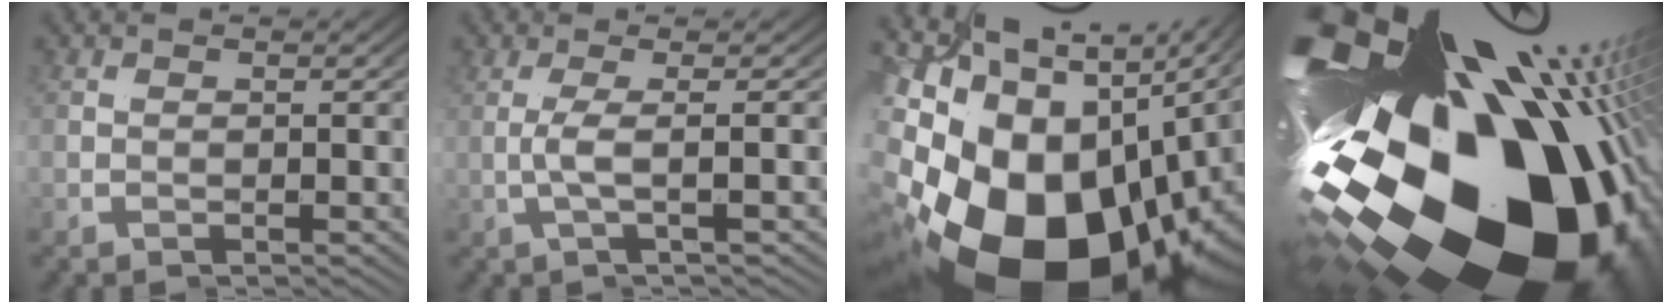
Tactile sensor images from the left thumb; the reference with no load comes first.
{"total": 2.6, "force": [0.0, -2.4, 1.0], "torque": [-0.016, 0.021, -0.014]}
{"total": 15.2, "force": [-4.5, 8.0, 12.1], "torque": [-0.217, -0.021, -0.063]}
{"total": 33.8, "force": [-3.6, 19.5, 27.3], "torque": [-0.479, -0.008, -0.048]}